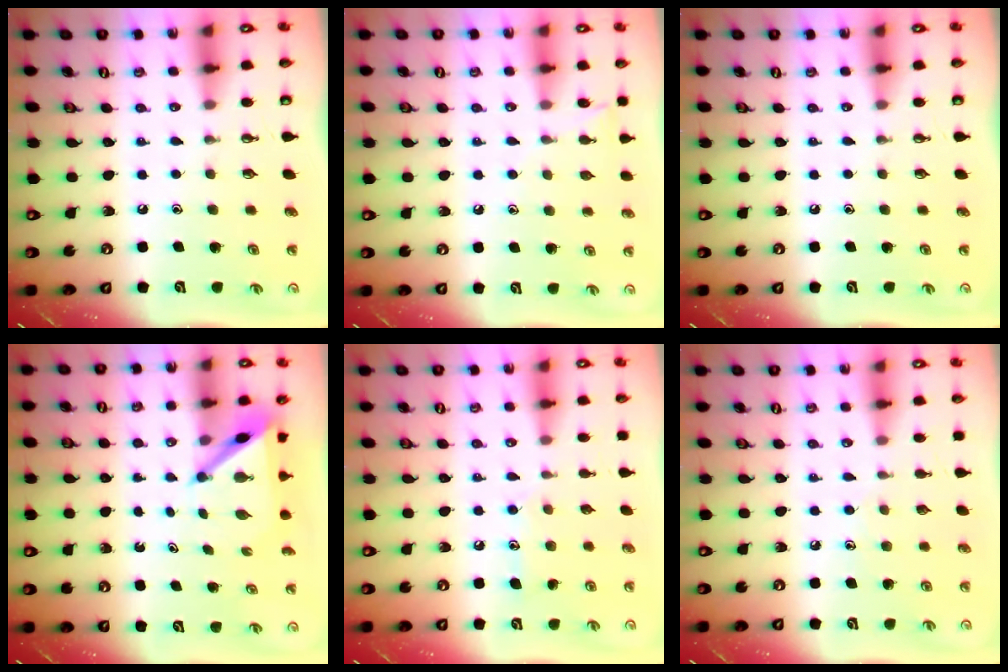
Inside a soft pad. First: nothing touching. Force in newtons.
{"total": 5.0, "press": 4.9, "slide": 0.5}
{"total": 0.0}
{"total": 7.0, "press": 7.0, "slide": 0.5}
{"total": 7.5, "press": 7.5, "slide": 0.5}
{"total": 6.1, "press": 6.1, "slide": 0.6}